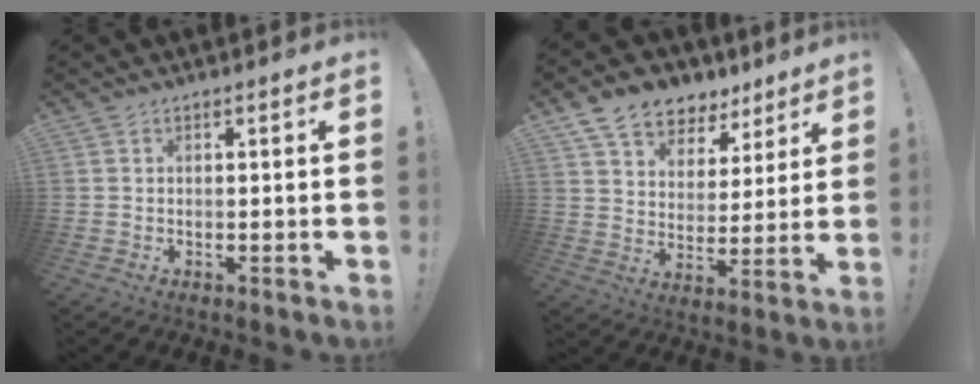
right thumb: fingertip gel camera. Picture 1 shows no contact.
{"total": 11.2, "force": [8.1, 7.0, 3.5], "torque": [-0.060, -0.058, 0.154]}